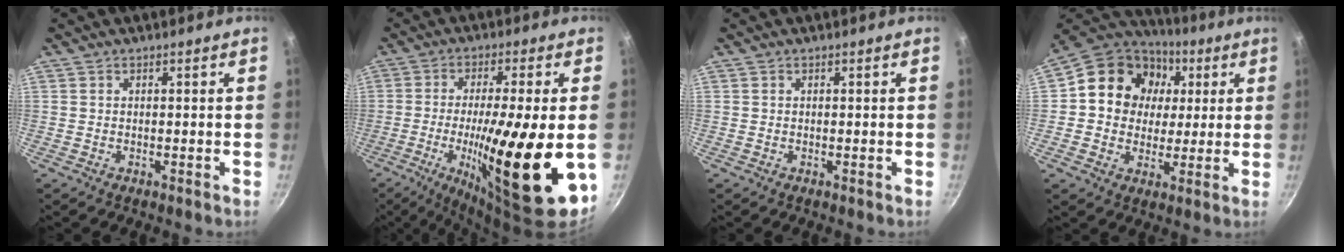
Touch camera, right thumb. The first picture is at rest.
{"total": 21.0, "force": [-3.7, 3.5, 20.4], "torque": [-0.328, -0.006, -0.056]}
{"total": 0.0}
{"total": 16.4, "force": [3.3, 14.1, 7.9], "torque": [-0.113, 0.015, 0.040]}